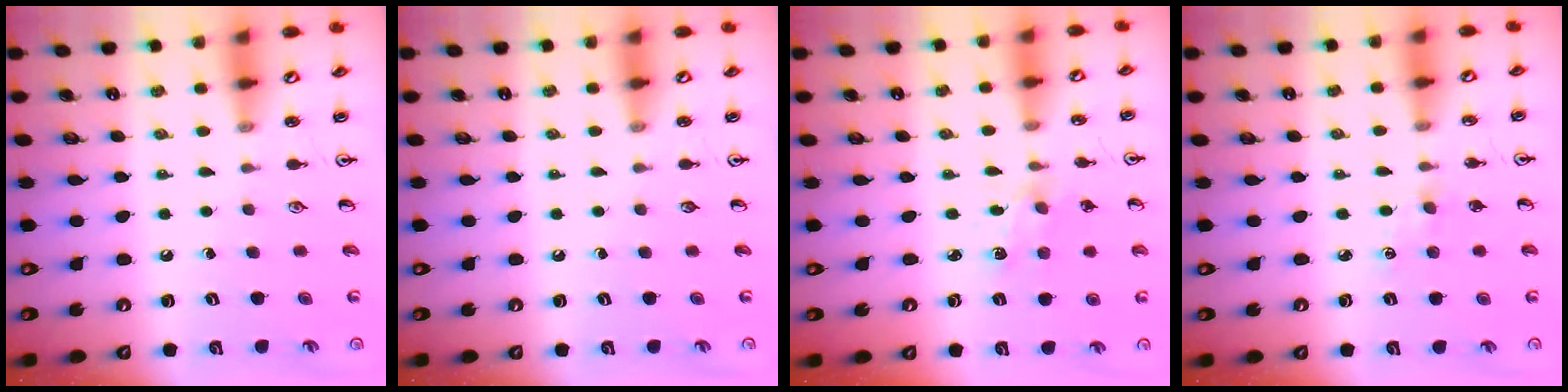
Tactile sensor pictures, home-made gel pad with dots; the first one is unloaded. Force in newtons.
{"total": 0.0}
{"total": 2.1, "press": 2.0, "slide": 0.3}
{"total": 2.5, "press": 2.5, "slide": 0.2}